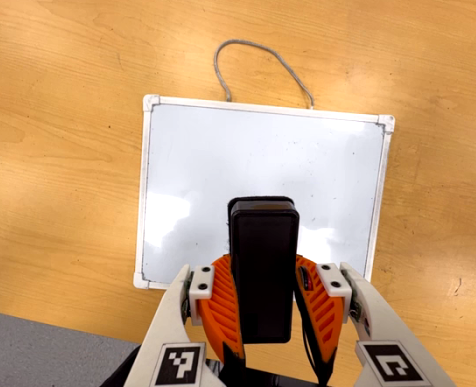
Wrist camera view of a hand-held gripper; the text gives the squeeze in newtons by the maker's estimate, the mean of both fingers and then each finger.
{"total": 7.5, "left": 6.3, "right": 8.7}